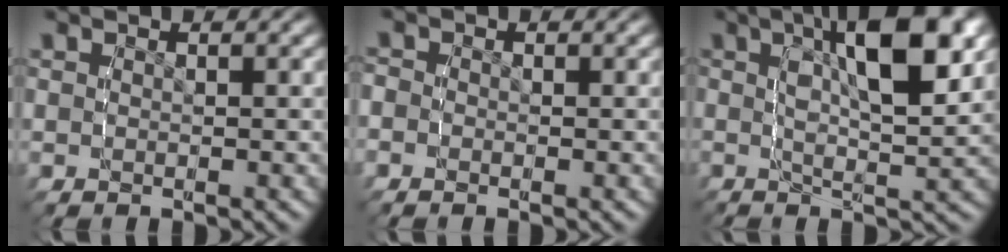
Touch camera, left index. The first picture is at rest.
{"total": 2.1, "force": [-0.5, 1.9, 0.5], "torque": [-0.020, 0.002, -0.022]}
{"total": 8.9, "force": [2.3, 2.6, 8.2], "torque": [-0.130, 0.014, 0.029]}